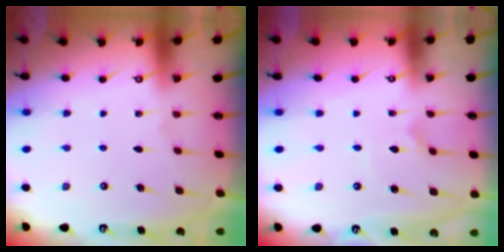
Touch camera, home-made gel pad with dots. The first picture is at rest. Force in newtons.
{"total": 2.3, "press": 2.3, "slide": 0.2}